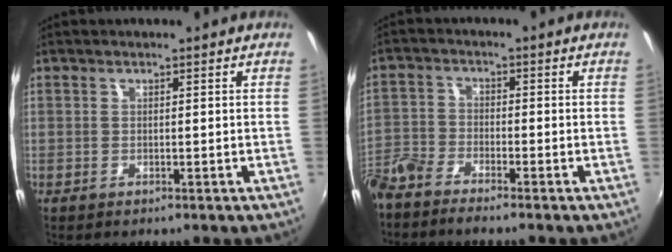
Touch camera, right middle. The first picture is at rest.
{"total": 5.9, "force": [-5.3, 1.3, 2.4], "torque": [-0.071, -0.008, -0.114]}